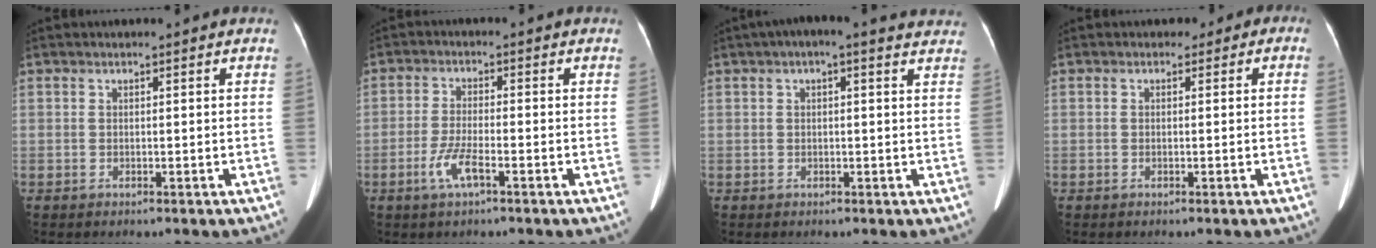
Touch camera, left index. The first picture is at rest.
{"total": 4.4, "force": [-2.4, 0.6, 3.6], "torque": [-0.084, -0.007, -0.046]}
{"total": 8.9, "force": [7.0, 2.2, 5.1], "torque": [-0.068, 0.027, 0.071]}
{"total": 1.5, "force": [-0.3, 1.4, 0.3], "torque": [0.008, 0.010, -0.011]}